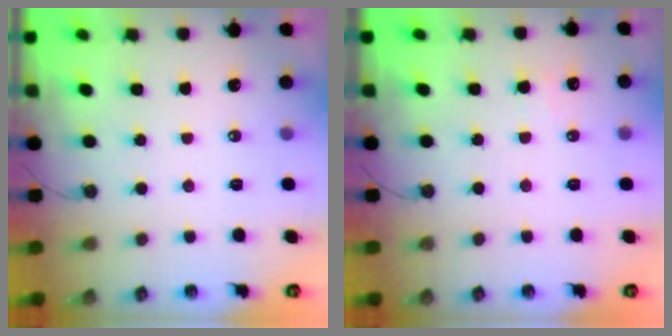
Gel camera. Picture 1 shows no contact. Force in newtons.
{"total": 6.5, "press": 6.4, "slide": 1.0}